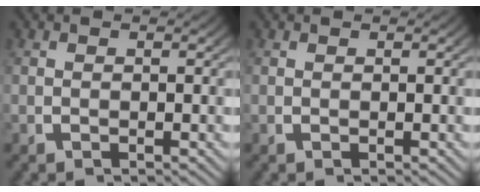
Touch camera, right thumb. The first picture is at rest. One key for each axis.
{"total": 0.0}